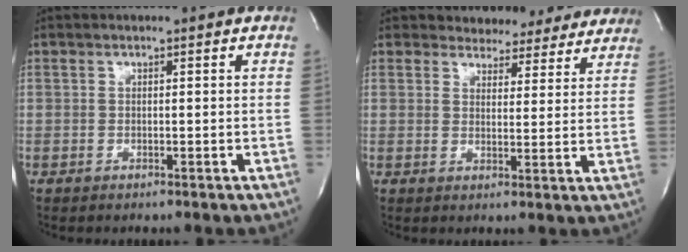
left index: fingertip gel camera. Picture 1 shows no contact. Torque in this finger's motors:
{"motor_torque": [0.24, -0.68, 0.26, 0.08]}